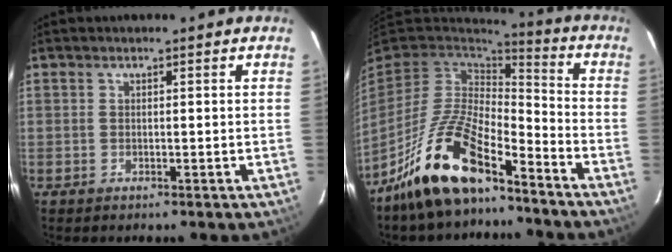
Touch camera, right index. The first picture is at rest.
{"total": 16.9, "force": [-11.8, 5.7, 10.7], "torque": [-0.222, -0.010, -0.223]}